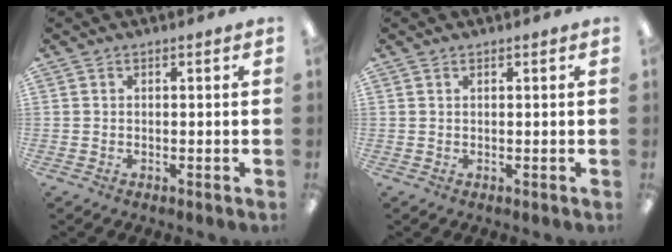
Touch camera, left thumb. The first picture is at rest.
{"total": 0.6, "force": [0.4, 0.2, 0.3], "torque": [-0.007, 0.001, 0.007]}